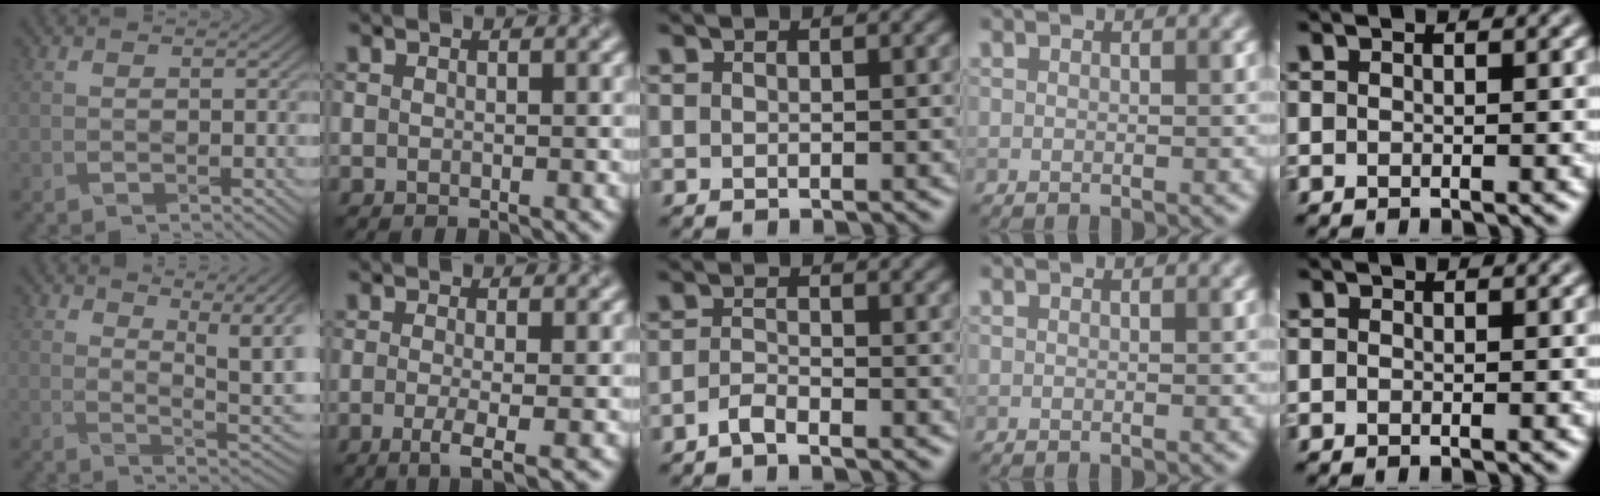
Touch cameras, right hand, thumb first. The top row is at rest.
{"thumb": {"total": 8.0, "force": [3.8, 3.0, 6.4], "torque": [-0.103, -0.002, 0.058]}, "index": {"total": 3.1, "force": [-0.8, 0.8, 2.9], "torque": [-0.050, -0.009, -0.015]}, "middle": {"total": 1.4, "force": [-1.1, 0.3, 0.9], "torque": [-0.020, 0.003, -0.025]}}